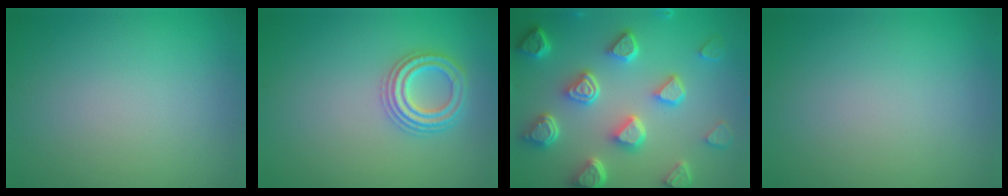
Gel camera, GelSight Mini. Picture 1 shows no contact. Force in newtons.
{"total": 2.9, "press": 2.9, "slide": 0.5}
{"total": 7.6, "press": 5.8, "slide": 4.9}
{"total": 0.0}